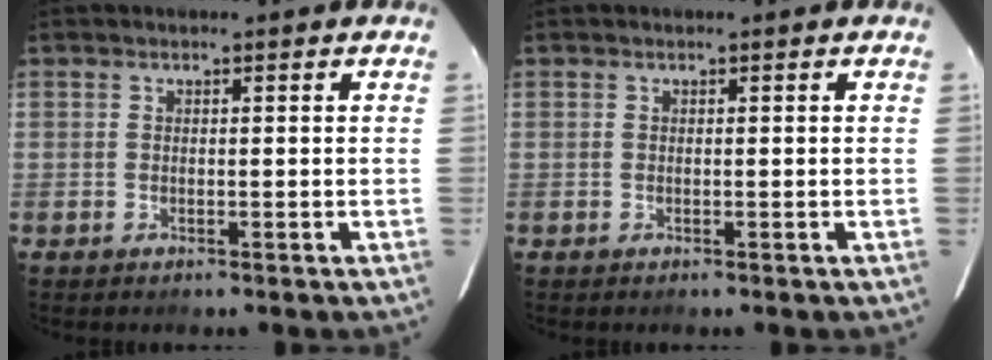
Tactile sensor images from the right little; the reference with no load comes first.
{"total": 0.0}